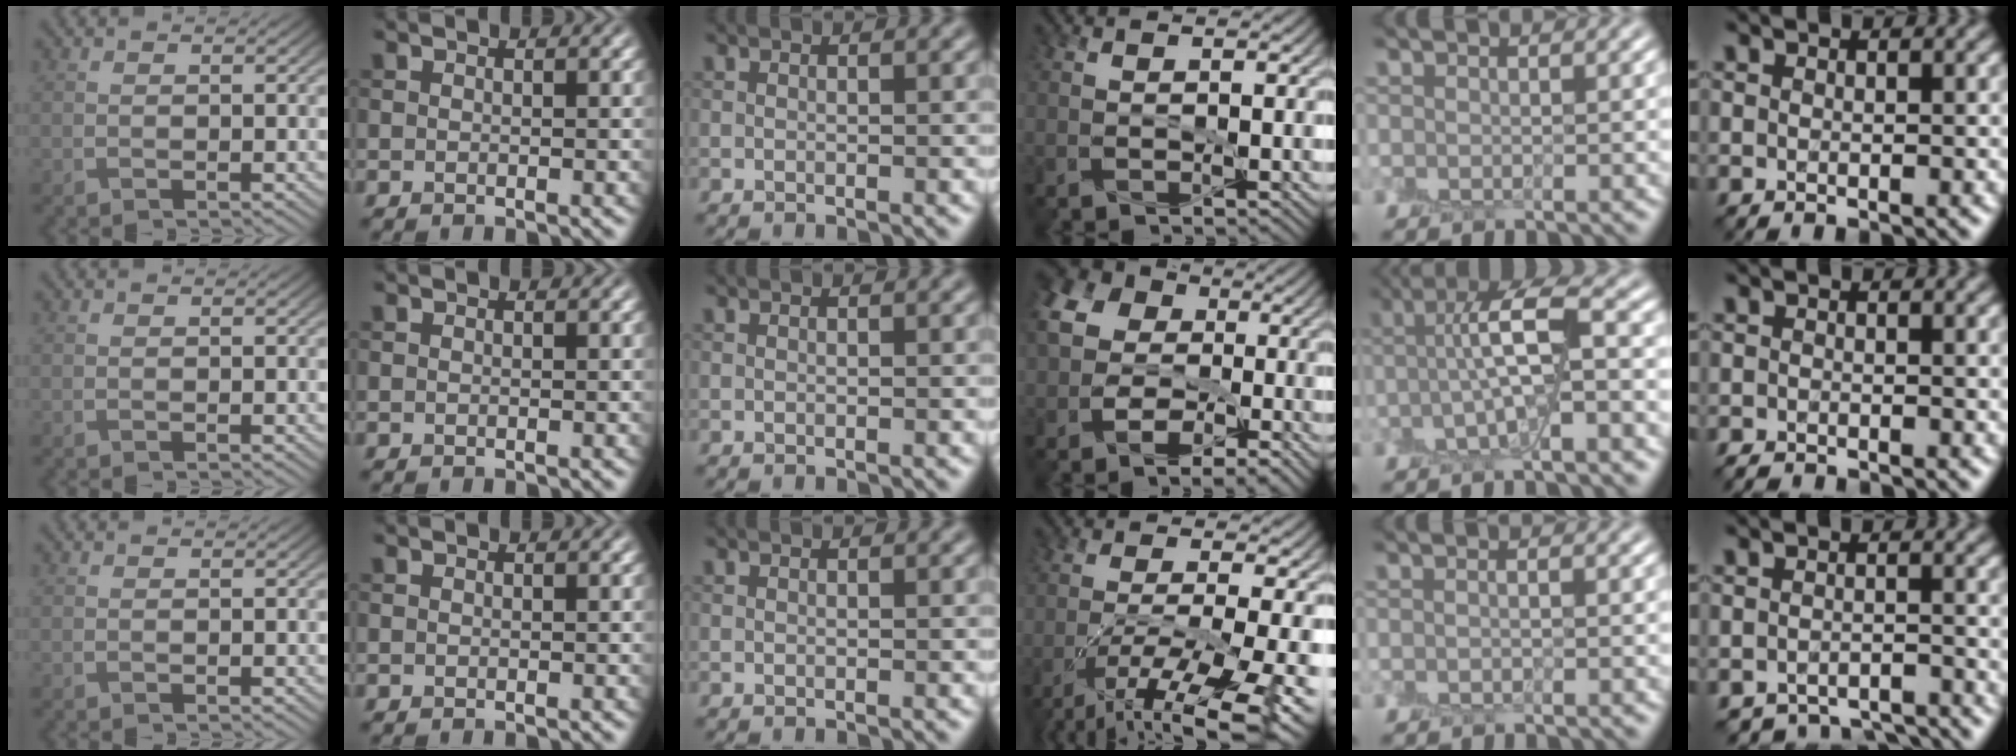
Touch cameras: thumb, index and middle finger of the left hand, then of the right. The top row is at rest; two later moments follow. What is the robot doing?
{"motion": "peel", "object": "sticky note"}